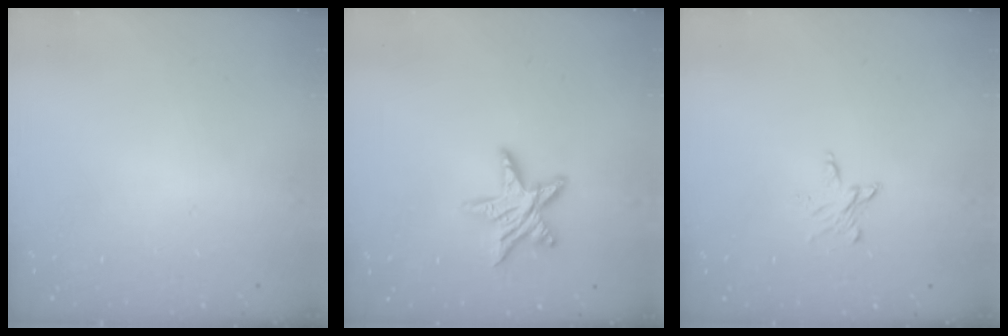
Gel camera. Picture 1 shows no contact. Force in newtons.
{"total": 11.3, "press": 11.2, "slide": 0.7}
{"total": 3.5, "press": 3.4, "slide": 0.3}